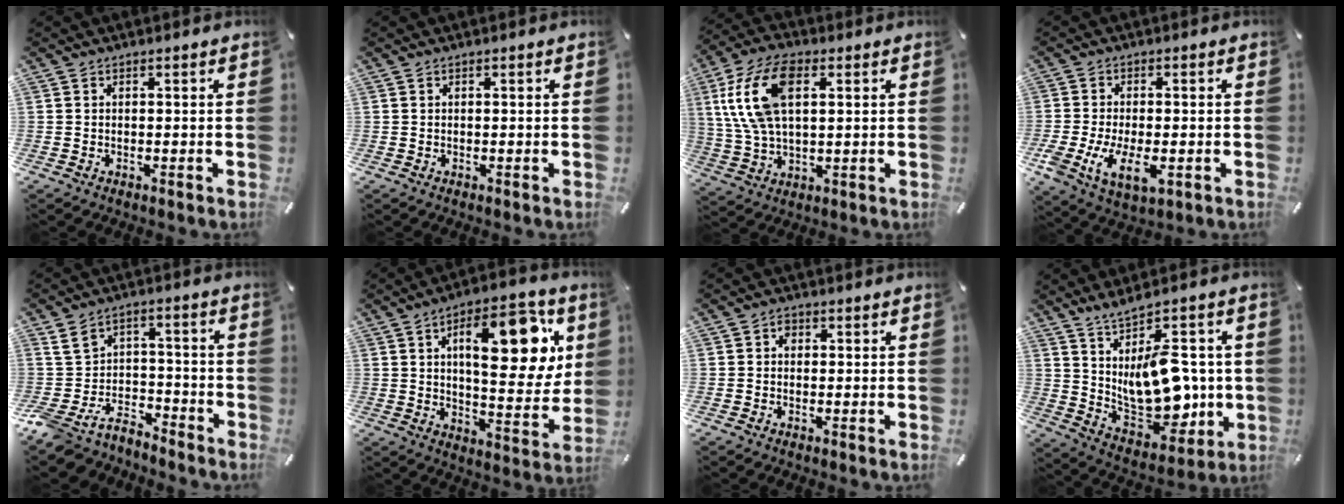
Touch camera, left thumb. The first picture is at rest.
{"total": 0.0}
{"total": 14.1, "force": [4.3, 8.0, 10.8], "torque": [-0.256, 0.004, 0.072]}
{"total": 10.0, "force": [-2.8, 5.4, 8.0], "torque": [-0.177, -0.007, -0.049]}
{"total": 7.7, "force": [-2.5, 6.4, 3.5], "torque": [-0.092, 0.014, -0.049]}
{"total": 20.7, "force": [7.2, 9.0, 17.2], "torque": [-0.231, -0.020, 0.106]}
{"total": 1.4, "force": [0.1, 1.2, 0.7], "torque": [-0.014, 0.009, -0.001]}
{"total": 16.4, "force": [3.4, 10.0, 12.6], "torque": [-0.205, -0.034, 0.070]}